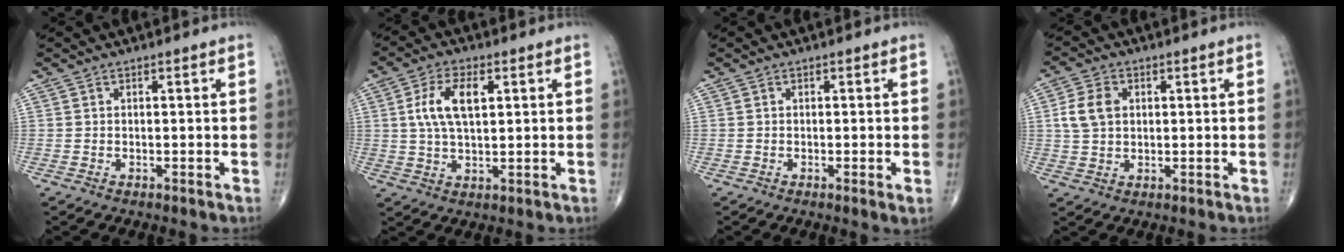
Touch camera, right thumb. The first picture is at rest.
{"total": 8.7, "force": [2.1, 4.3, 7.3], "torque": [-0.141, 0.003, 0.039]}
{"total": 1.7, "force": [-0.4, 0.1, 1.6], "torque": [-0.034, -0.007, -0.010]}
{"total": 6.3, "force": [1.2, 4.6, 4.2], "torque": [-0.080, 0.004, 0.021]}